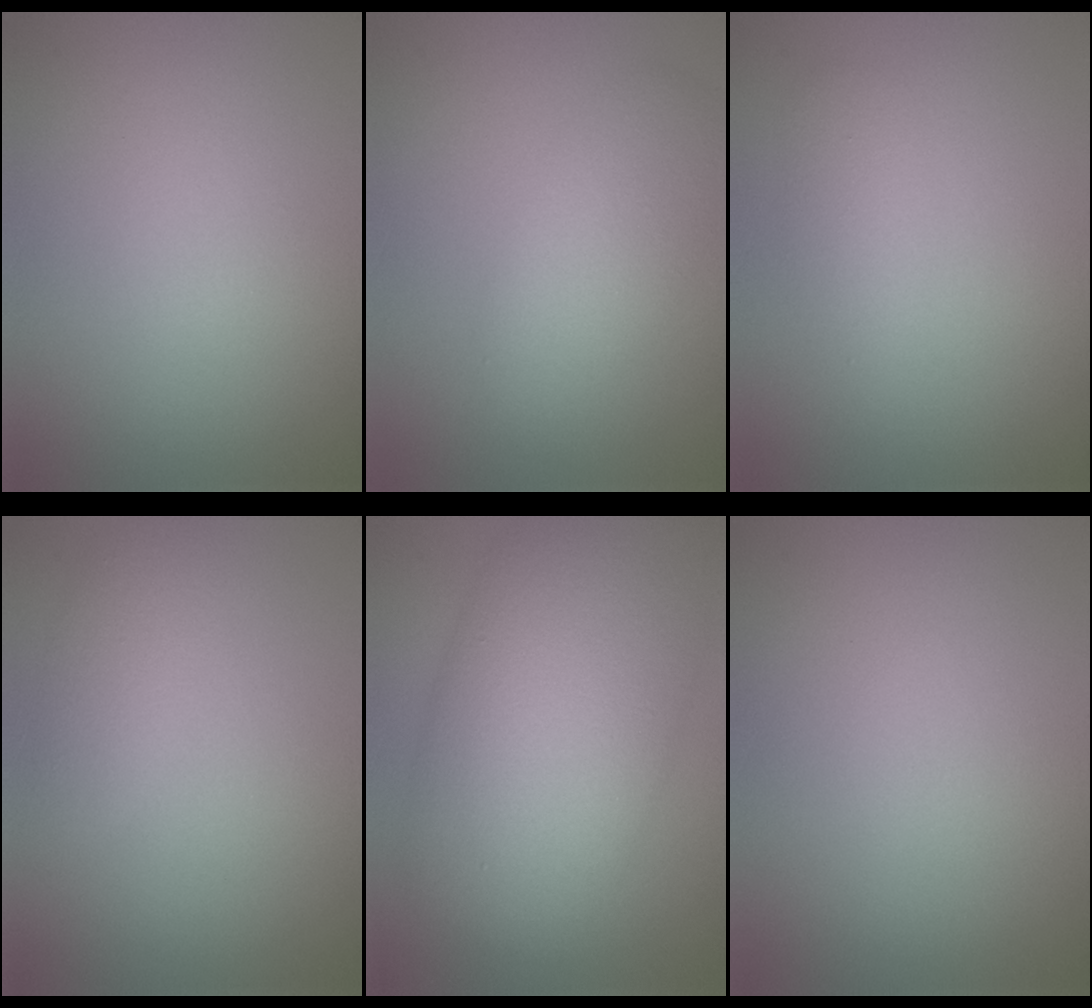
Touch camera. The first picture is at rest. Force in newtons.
{"total": 3.9, "press": 3.9, "slide": 0.1}
{"total": 1.9, "press": 1.9, "slide": 0.1}
{"total": 1.7, "press": 1.7, "slide": 0.1}
{"total": 12.3, "press": 12.3, "slide": 0.4}
{"total": 0.0}